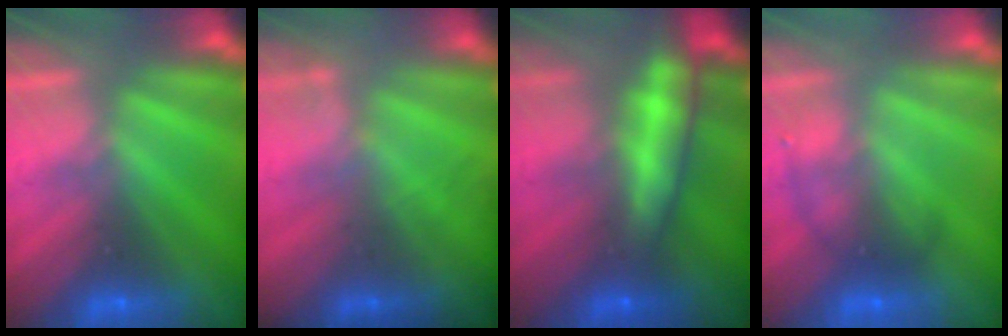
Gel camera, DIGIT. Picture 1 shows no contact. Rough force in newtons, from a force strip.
{"total": 1.8}
{"total": 6.5}
{"total": 1.2}